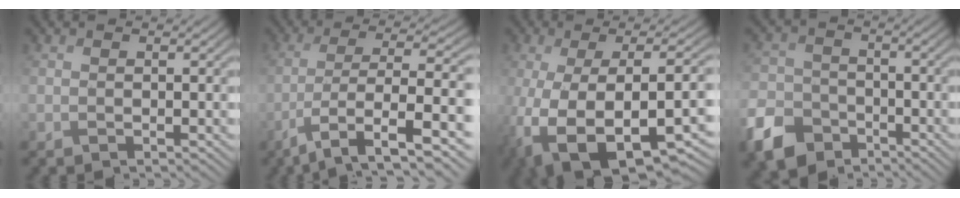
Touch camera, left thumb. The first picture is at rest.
{"total": 9.5, "force": [-2.5, 3.7, 8.4], "torque": [-0.160, -0.008, -0.045]}
{"total": 15.7, "force": [-6.1, 7.2, 12.5], "torque": [-0.258, -0.045, -0.071]}
{"total": 8.1, "force": [-4.9, 5.6, 3.0], "torque": [-0.082, -0.017, -0.112]}